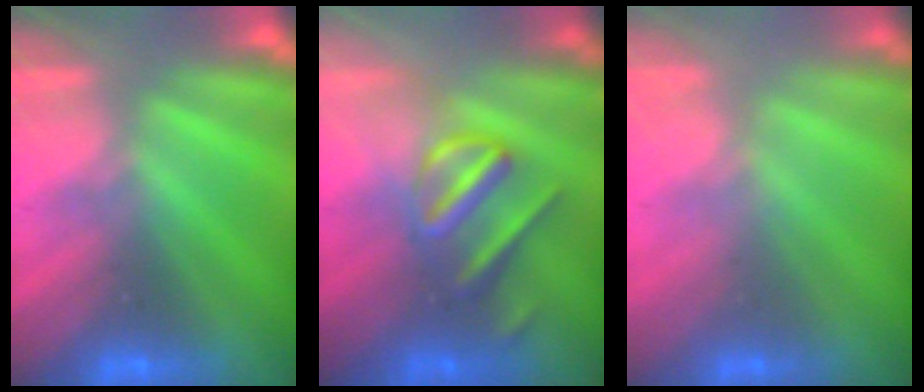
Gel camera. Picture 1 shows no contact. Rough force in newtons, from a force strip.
{"total": 3.0}
{"total": 2.3}